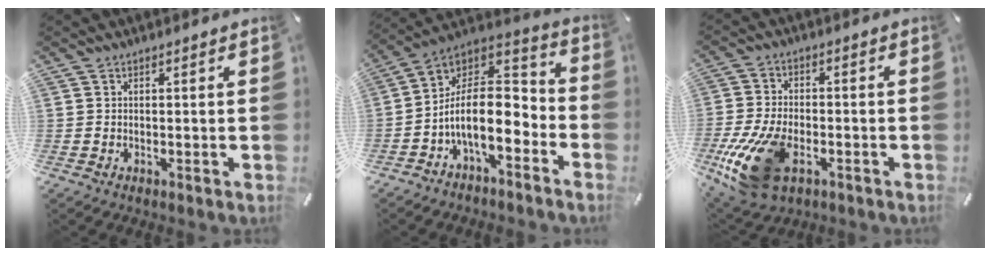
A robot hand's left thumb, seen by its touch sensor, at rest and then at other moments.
{"total": 14.0, "force": [-4.6, 7.9, 10.6], "torque": [-0.200, 0.001, -0.080]}
{"total": 16.8, "force": [-6.4, 9.6, 12.2], "torque": [-0.254, 0.017, -0.101]}